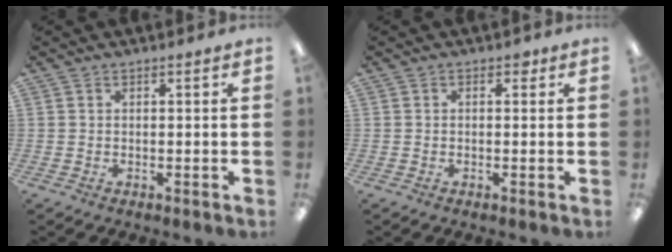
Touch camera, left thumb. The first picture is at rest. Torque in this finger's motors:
{"motor_torque": [0.00, 0.11, 0.58, -0.08, 0.00]}